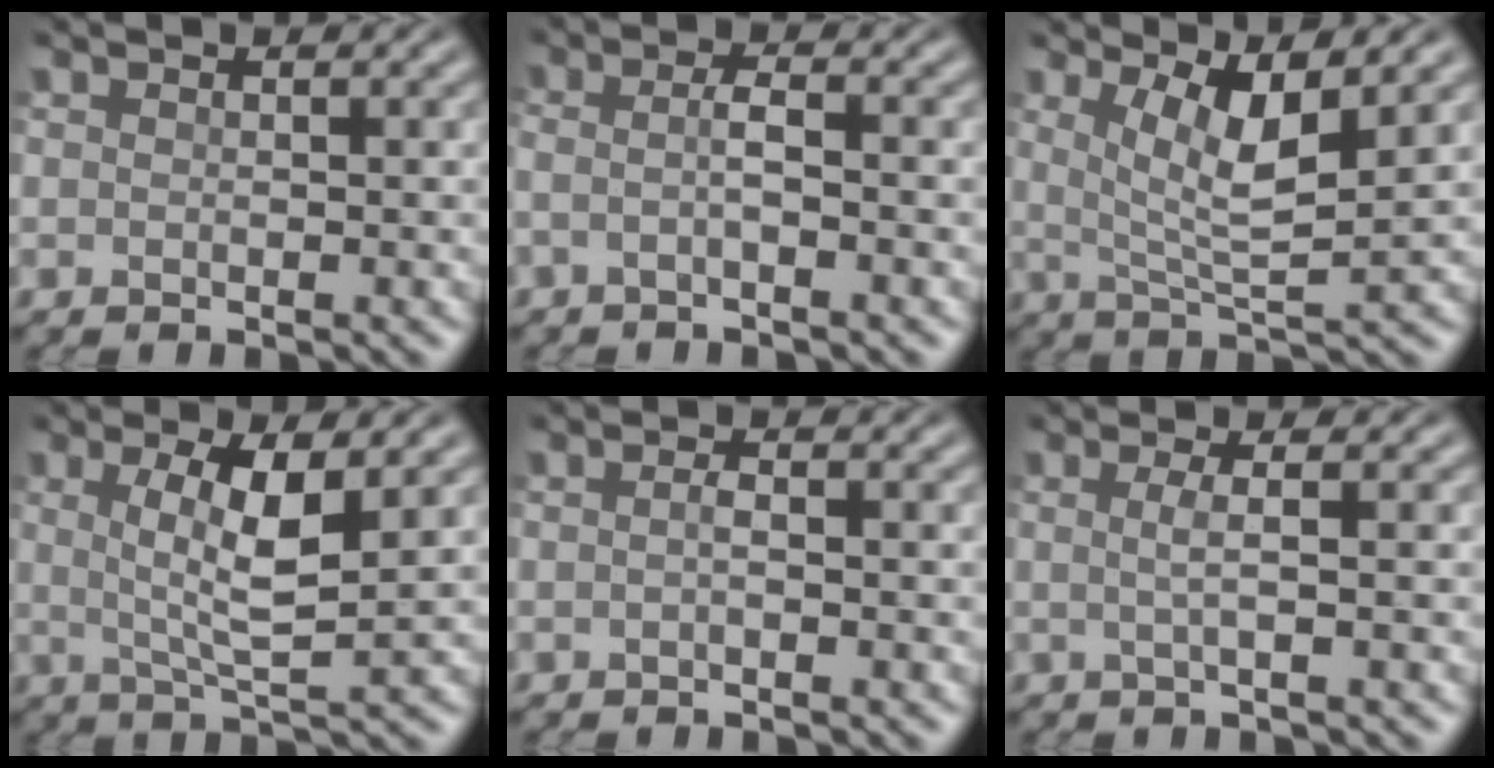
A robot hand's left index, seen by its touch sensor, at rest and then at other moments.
{"total": 1.9, "force": [-0.8, 0.3, 1.7], "torque": [-0.036, 0.000, -0.022]}
{"total": 5.1, "force": [1.5, 1.2, 4.7], "torque": [-0.086, -0.010, 0.030]}
{"total": 5.1, "force": [0.9, 1.2, 4.8], "torque": [-0.095, -0.006, 0.017]}
{"total": 0.9, "force": [-0.5, 0.2, 0.8], "torque": [-0.019, 0.000, -0.012]}
{"total": 1.9, "force": [-0.2, 0.5, 1.8], "torque": [-0.035, 0.001, -0.012]}